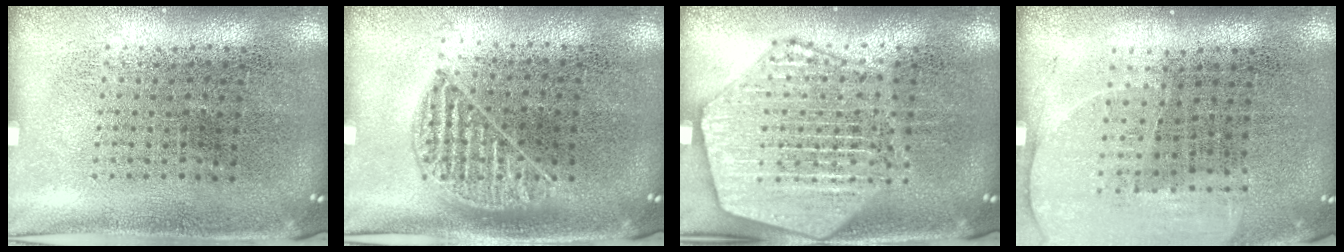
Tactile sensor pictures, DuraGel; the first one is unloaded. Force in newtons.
{"total": 1.0, "press": 0.8, "slide": 0.6}
{"total": 3.9, "press": 3.9, "slide": 0.5}
{"total": 1.4, "press": 1.3, "slide": 0.5}